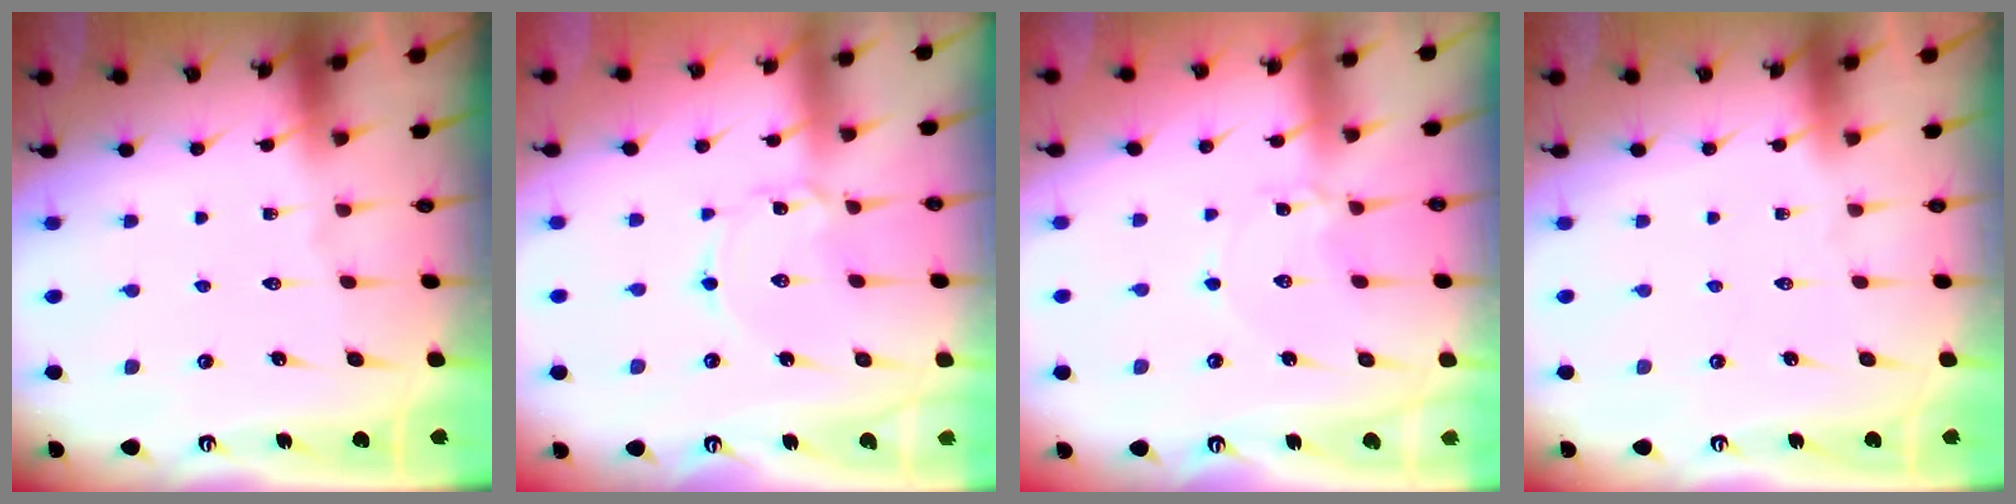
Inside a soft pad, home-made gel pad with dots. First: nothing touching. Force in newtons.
{"total": 2.1, "press": 2.1, "slide": 0.1}
{"total": 2.4, "press": 2.4, "slide": 0.3}
{"total": 0.0}